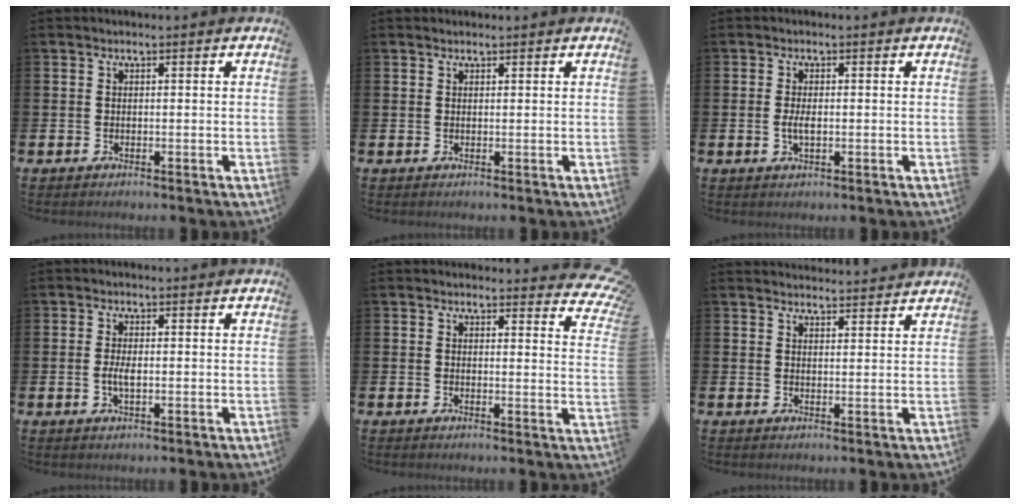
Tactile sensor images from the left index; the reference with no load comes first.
{"total": 0.7, "force": [0.6, 0.2, 0.1], "torque": [0.009, -0.003, 0.009]}
{"total": 2.1, "force": [-0.2, 0.9, 1.9], "torque": [-0.033, 0.001, -0.005]}
{"total": 2.2, "force": [-0.2, 0.8, 2.0], "torque": [-0.035, -0.001, -0.006]}
{"total": 2.8, "force": [2.6, 0.8, 0.4], "torque": [0.012, -0.022, 0.039]}
{"total": 2.9, "force": [2.9, 0.2, -0.1], "torque": [0.001, -0.017, 0.051]}